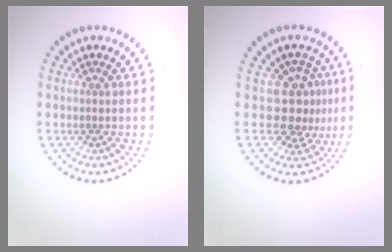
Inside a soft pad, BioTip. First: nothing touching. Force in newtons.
{"total": 3.4, "press": 2.6, "slide": 2.1}